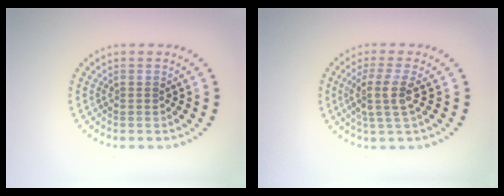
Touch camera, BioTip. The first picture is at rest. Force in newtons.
{"total": 3.0, "press": 2.3, "slide": 1.9}